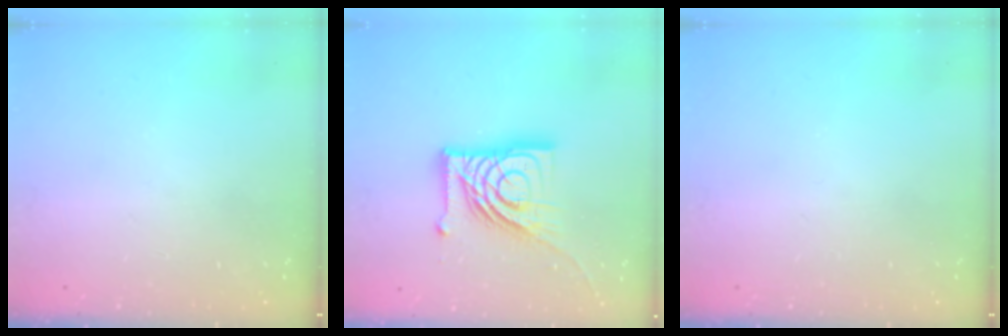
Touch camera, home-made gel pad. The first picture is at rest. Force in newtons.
{"total": 20.5, "press": 20.4, "slide": 2.4}
{"total": 0.0}